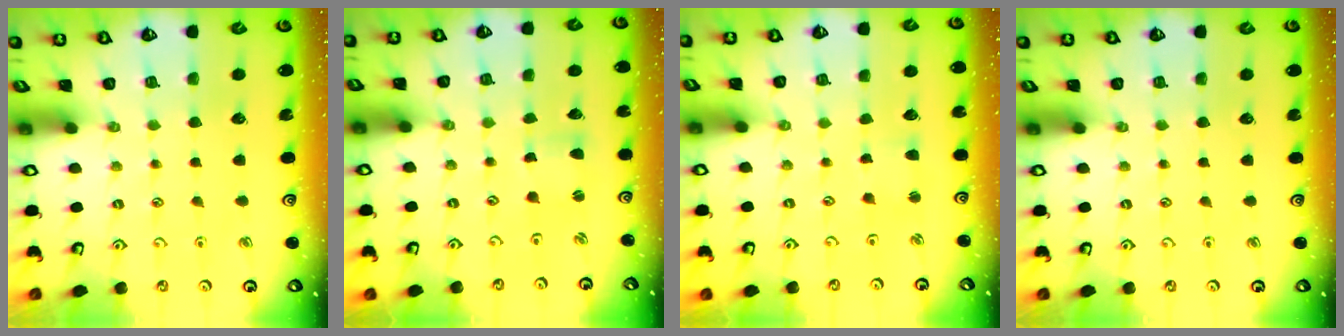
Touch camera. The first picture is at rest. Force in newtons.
{"total": 1.3, "press": 1.2, "slide": 0.2}
{"total": 2.2, "press": 2.2, "slide": 0.2}
{"total": 0.0}